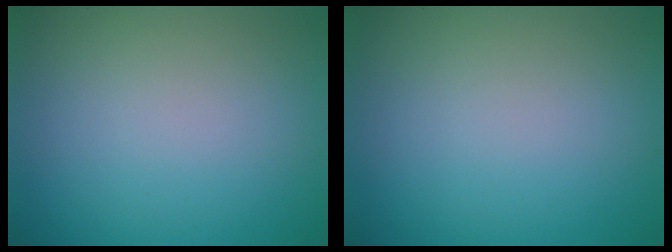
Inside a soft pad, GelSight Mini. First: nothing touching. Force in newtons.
{"total": 0.0}